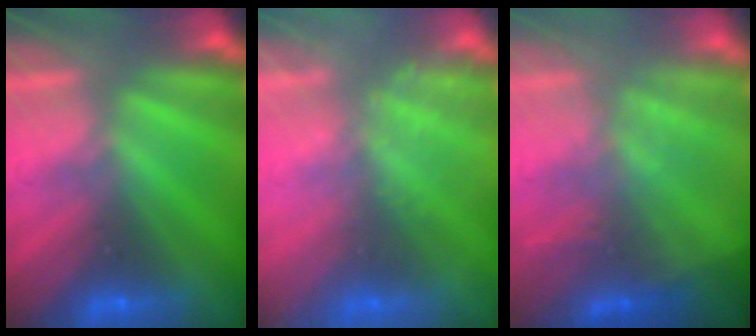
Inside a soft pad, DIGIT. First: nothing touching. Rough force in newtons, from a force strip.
{"total": 2.4}
{"total": 2.5}